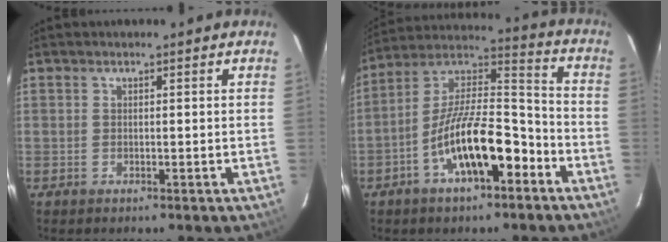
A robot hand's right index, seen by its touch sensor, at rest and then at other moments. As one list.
[{"total": 16.2, "force": [-7.8, 5.7, 13.0], "torque": [-0.235, 0.015, -0.137]}]